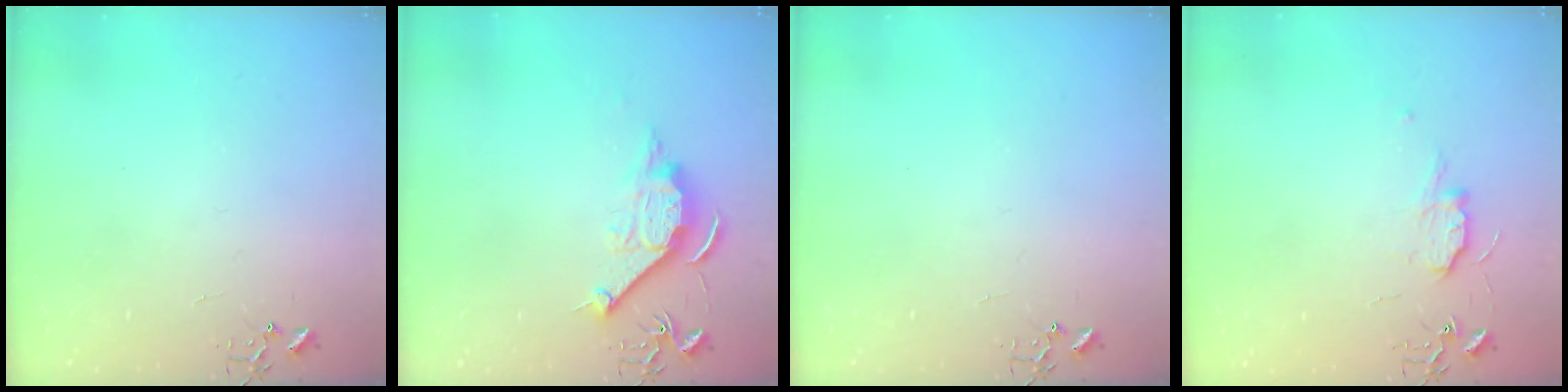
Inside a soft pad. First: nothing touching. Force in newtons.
{"total": 10.7, "press": 10.7, "slide": 1.1}
{"total": 0.0}
{"total": 7.3, "press": 7.3, "slide": 0.7}